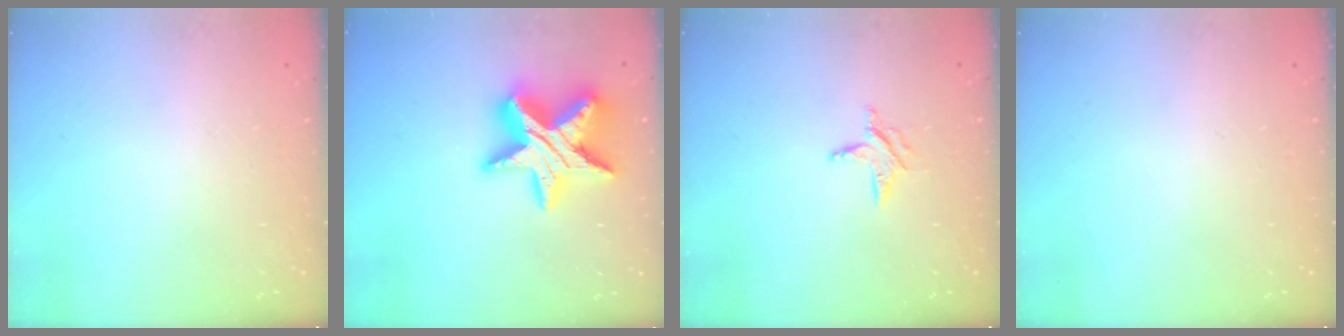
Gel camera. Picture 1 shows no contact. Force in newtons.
{"total": 20.9, "press": 20.9, "slide": 1.3}
{"total": 4.9, "press": 4.9, "slide": 0.4}
{"total": 0.0}